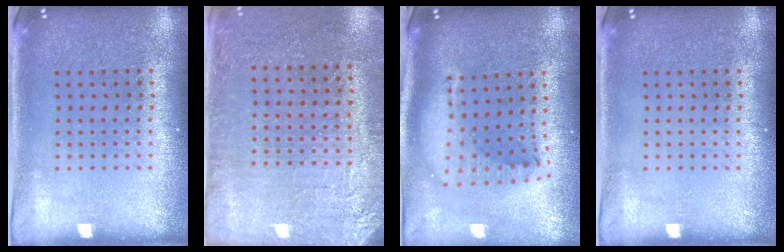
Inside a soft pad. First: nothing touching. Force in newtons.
{"total": 2.9, "press": 2.8, "slide": 0.5}
{"total": 2.2, "press": 1.7, "slide": 1.4}
{"total": 0.0}